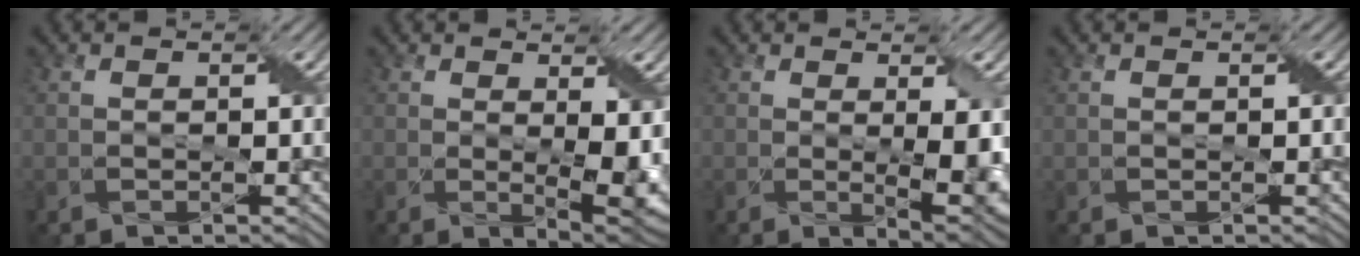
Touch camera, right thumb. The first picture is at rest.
{"total": 6.3, "force": [0.2, 2.6, 5.7], "torque": [-0.100, -0.021, 0.017]}
{"total": 5.8, "force": [-0.1, 1.7, 5.5], "torque": [-0.092, -0.015, 0.007]}
{"total": 0.0}